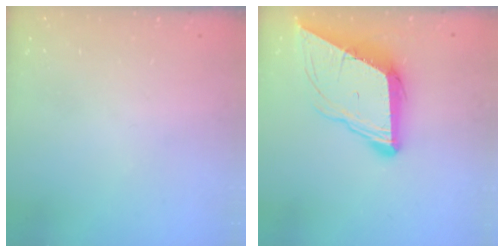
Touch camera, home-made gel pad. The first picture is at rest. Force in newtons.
{"total": 11.1, "press": 10.6, "slide": 3.3}